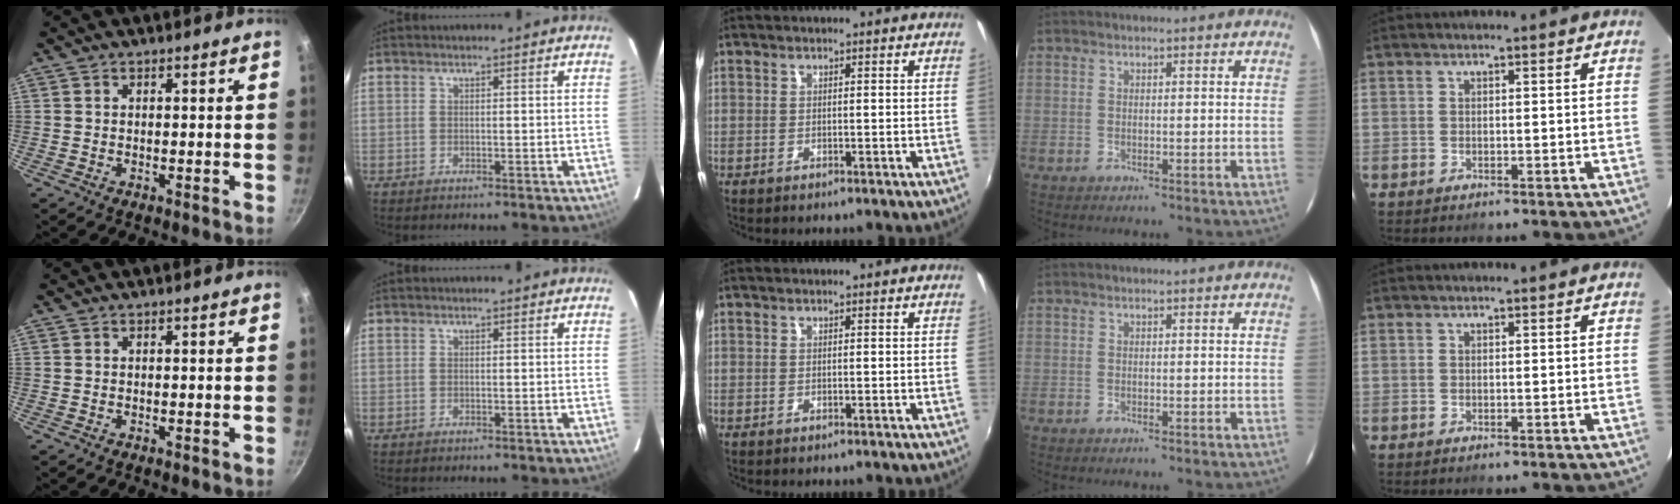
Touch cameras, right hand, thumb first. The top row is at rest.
{}